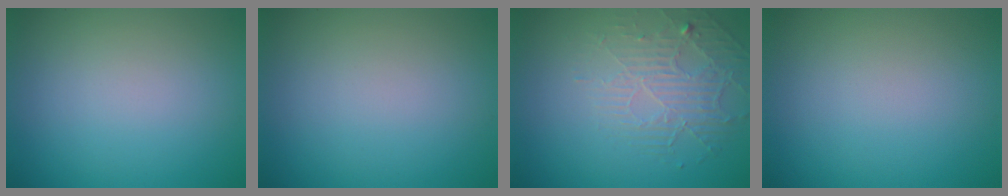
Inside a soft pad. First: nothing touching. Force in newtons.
{"total": 0.0}
{"total": 2.3, "press": 1.7, "slide": 1.6}
{"total": 0.0}